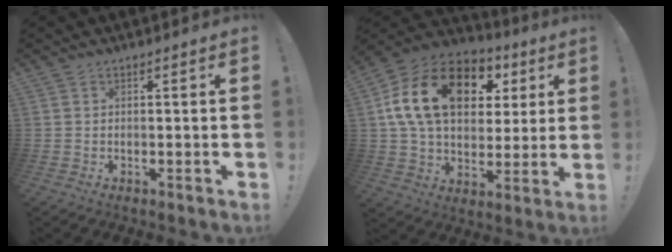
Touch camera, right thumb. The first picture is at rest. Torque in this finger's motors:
{"motor_torque": [2.48, 2.54, 1.48, 0.45, 0.27]}